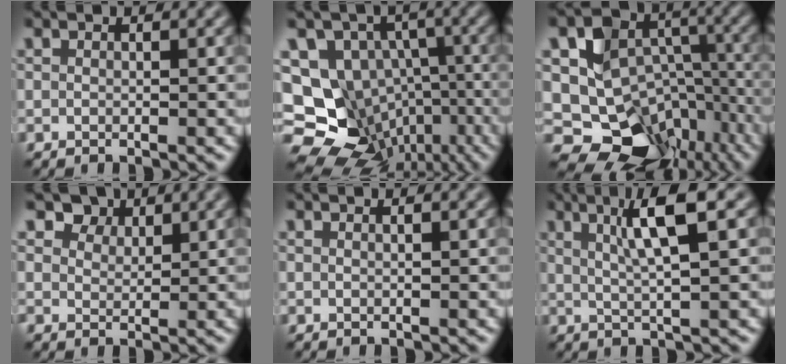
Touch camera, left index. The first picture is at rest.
{"total": 15.2, "force": [-5.4, 13.1, 5.6], "torque": [-0.120, -0.016, -0.075]}
{"total": 11.7, "force": [-4.0, 9.4, 5.6], "torque": [-0.086, -0.015, -0.056]}
{"total": 3.2, "force": [2.3, 2.0, 0.9], "torque": [-0.031, -0.012, 0.044]}
{"total": 0.7, "force": [0.4, 0.2, 0.5], "torque": [-0.005, 0.000, -0.001]}
{"total": 5.3, "force": [1.9, 0.7, 4.9], "torque": [-0.084, 0.006, 0.032]}